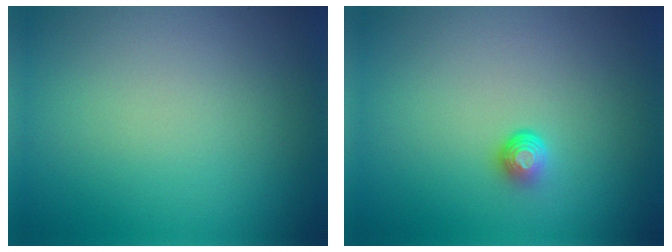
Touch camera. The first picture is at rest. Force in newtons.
{"total": 1.5, "press": 1.0, "slide": 1.2}